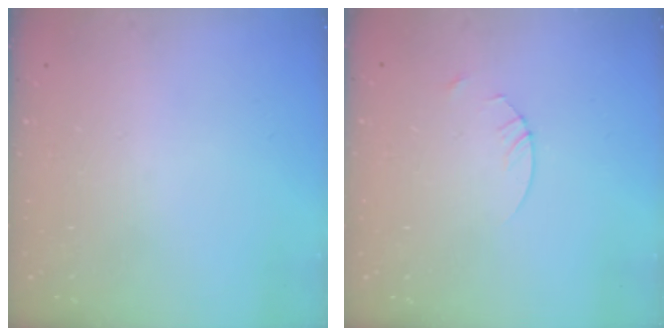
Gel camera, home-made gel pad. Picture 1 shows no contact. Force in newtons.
{"total": 1.4, "press": 1.4, "slide": 0.2}